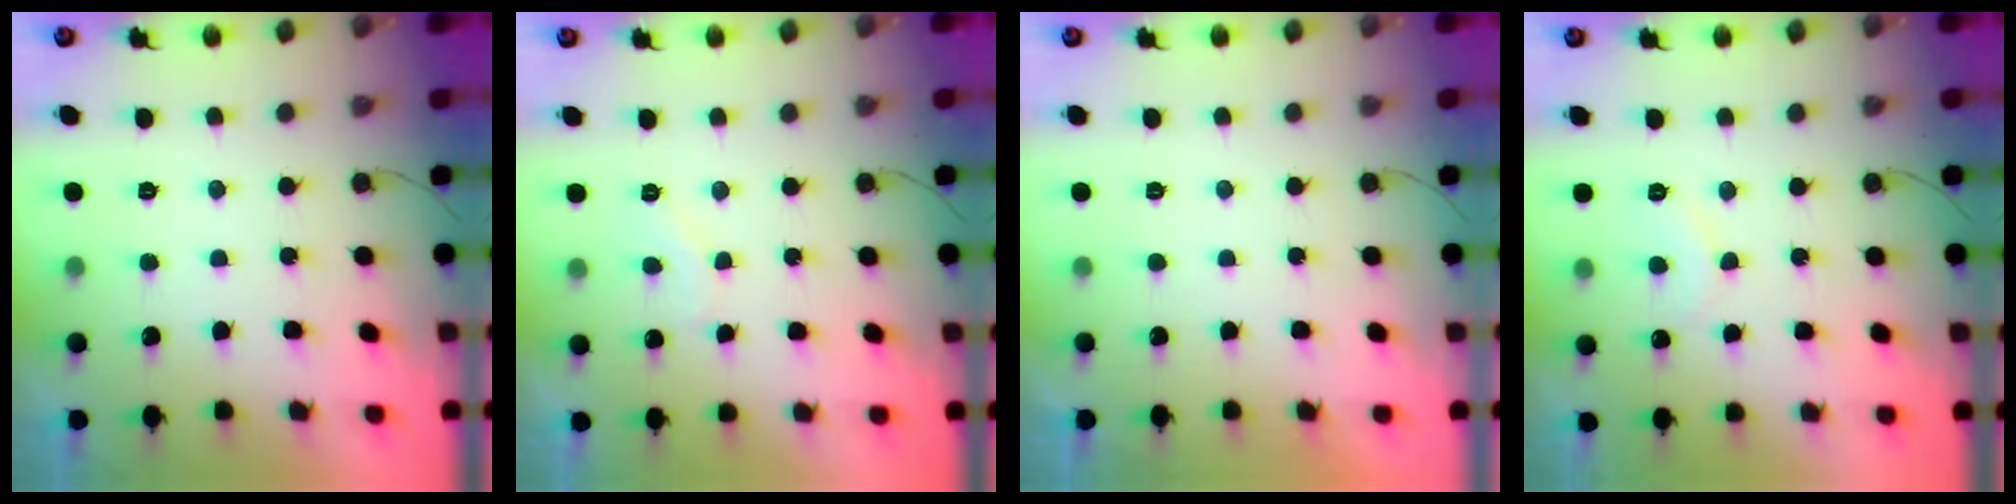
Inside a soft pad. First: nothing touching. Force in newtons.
{"total": 4.6, "press": 4.5, "slide": 0.4}
{"total": 1.7, "press": 1.7, "slide": 0.1}
{"total": 6.4, "press": 6.4, "slide": 0.5}